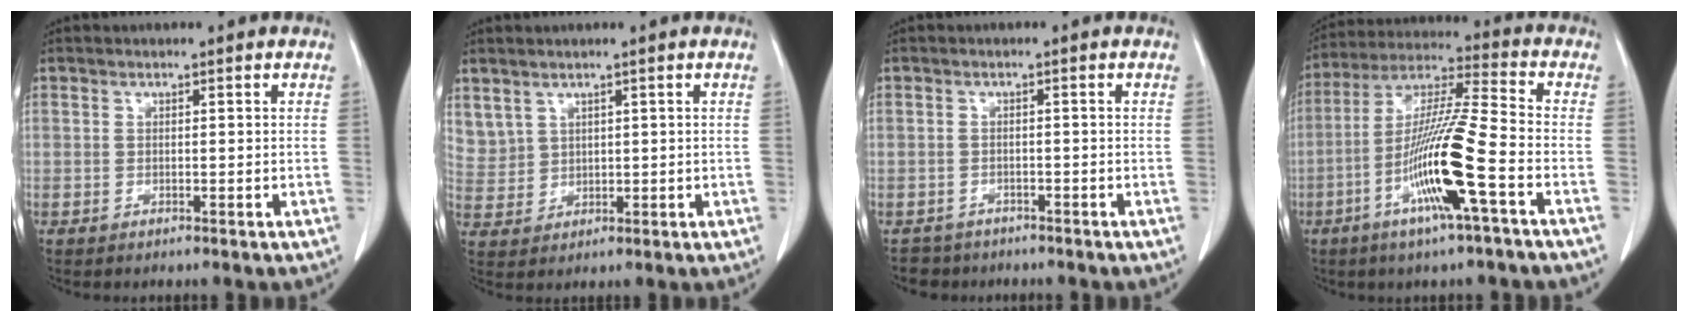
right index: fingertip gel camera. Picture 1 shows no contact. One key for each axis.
{"total": 5.6, "fx": 3.3, "fy": 4.3, "fz": 1.3, "tx": -0.040, "ty": 0.012, "tz": 0.085}
{"total": 3.0, "fx": -2.3, "fy": 1.7, "fz": -0.7, "tx": 0.003, "ty": 0.003, "tz": -0.041}
{"total": 14.8, "fx": -5.4, "fy": -0.2, "fz": 13.8, "tx": -0.274, "ty": -0.006, "tz": -0.106}